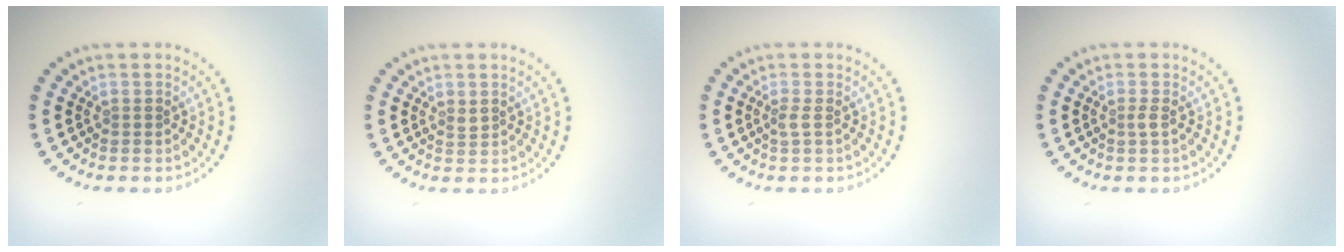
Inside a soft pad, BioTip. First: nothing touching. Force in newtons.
{"total": 0.7, "press": 0.6, "slide": 0.3}
{"total": 0.9, "press": 0.7, "slide": 0.6}
{"total": 0.8, "press": 0.5, "slide": 0.6}